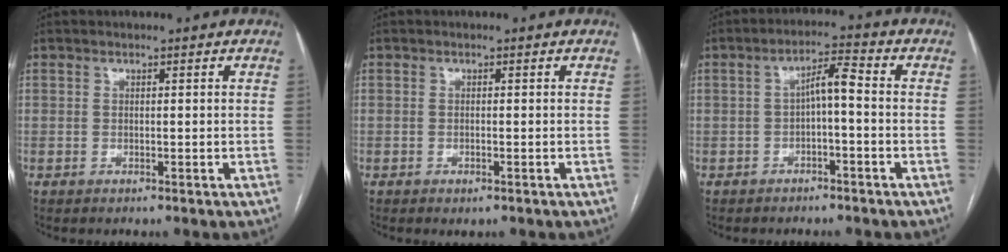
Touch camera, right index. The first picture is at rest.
{"total": 0.8, "force": [-0.5, 0.3, 0.6], "torque": [-0.008, -0.002, -0.003]}
{"total": 4.4, "force": [-0.6, 0.9, 4.3], "torque": [-0.070, 0.021, -0.008]}